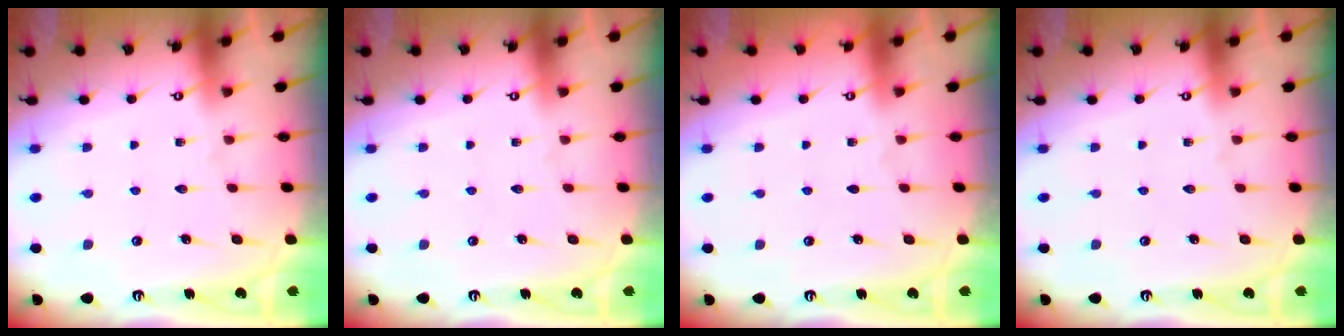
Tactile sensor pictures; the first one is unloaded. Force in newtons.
{"total": 0.0}
{"total": 0.0}
{"total": 0.0}